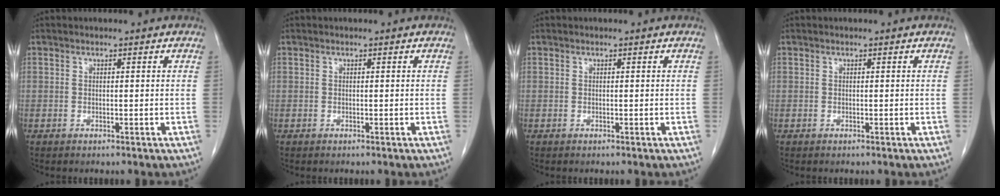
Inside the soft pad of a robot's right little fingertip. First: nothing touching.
{"total": 0.0}
{"total": 0.0}
{"total": 0.0}